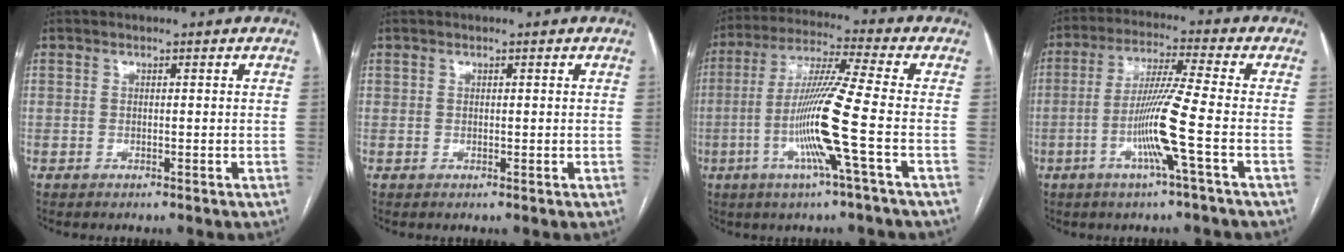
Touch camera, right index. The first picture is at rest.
{"total": 0.6, "force": [0.4, 0.4, 0.1], "torque": [0.008, -0.001, 0.006]}
{"total": 12.8, "force": [-3.3, -1.7, 12.2], "torque": [-0.239, -0.010, -0.072]}
{"total": 9.8, "force": [-3.0, -1.6, 9.2], "torque": [-0.179, -0.009, -0.062]}